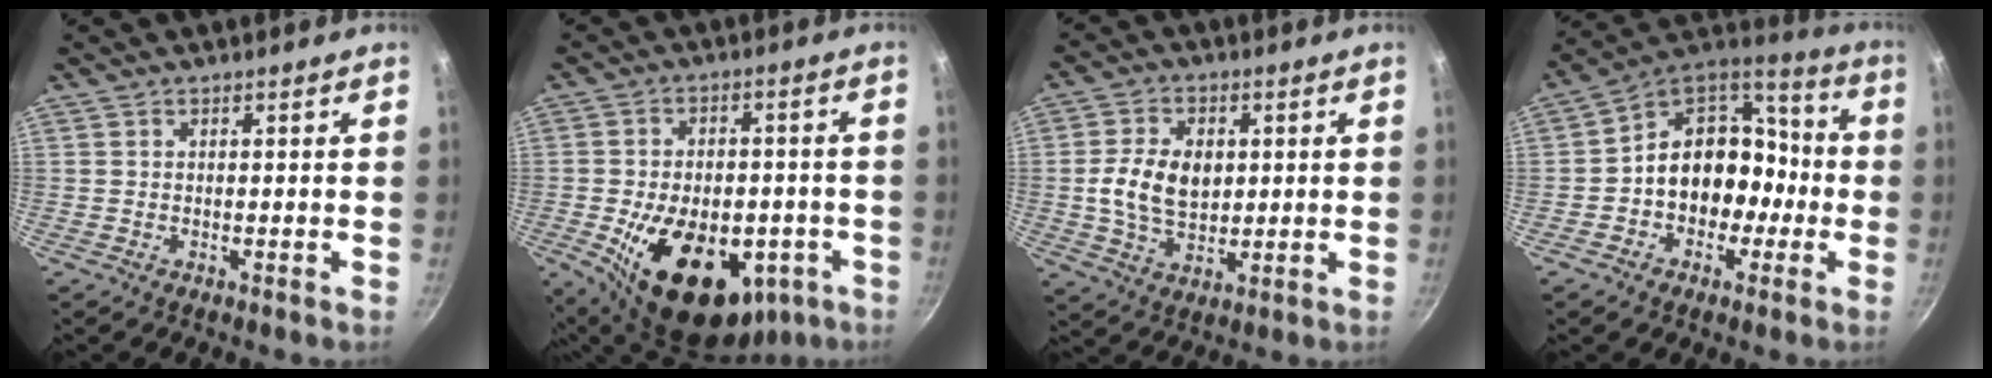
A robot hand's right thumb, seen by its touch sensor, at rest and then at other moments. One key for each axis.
{"total": 21.9, "fx": -7.0, "fy": 13.7, "fz": 15.7, "tx": -0.220, "ty": 0.016, "tz": -0.083}
{"total": 10.2, "fx": 0.9, "fy": 7.0, "fz": 7.4, "tx": -0.120, "ty": -0.003, "tz": 0.017}
{"total": 15.2, "fx": -3.2, "fy": 12.3, "fz": 8.4, "tx": -0.071, "ty": 0.068, "tz": -0.061}